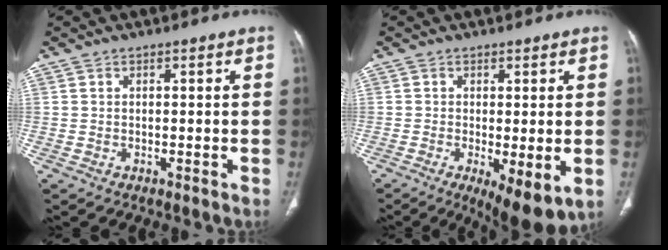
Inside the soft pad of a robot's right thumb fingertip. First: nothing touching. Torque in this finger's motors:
{"motor_torque": [-0.13, 0.17, -0.33, -0.01, 0.04]}